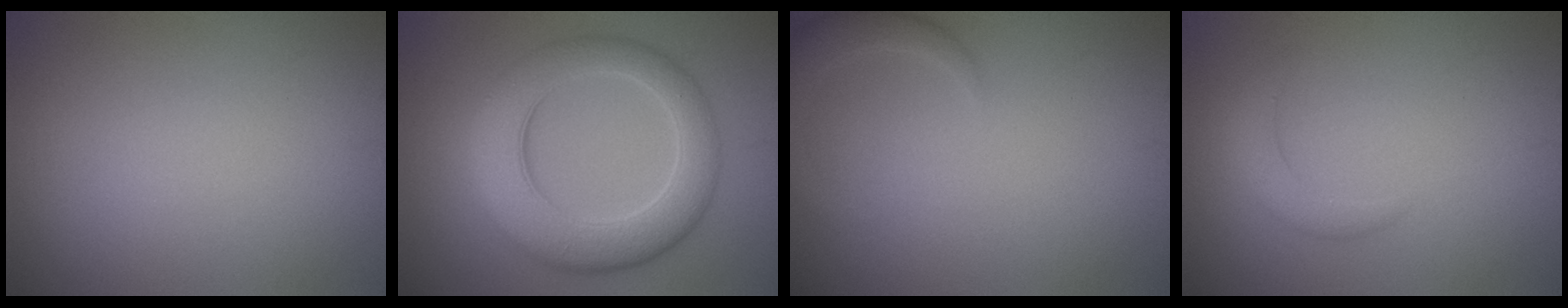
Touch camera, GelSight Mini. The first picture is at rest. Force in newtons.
{"total": 7.9, "press": 7.9, "slide": 0.1}
{"total": 2.5, "press": 2.5, "slide": 0.3}
{"total": 2.0, "press": 2.0, "slide": 0.1}